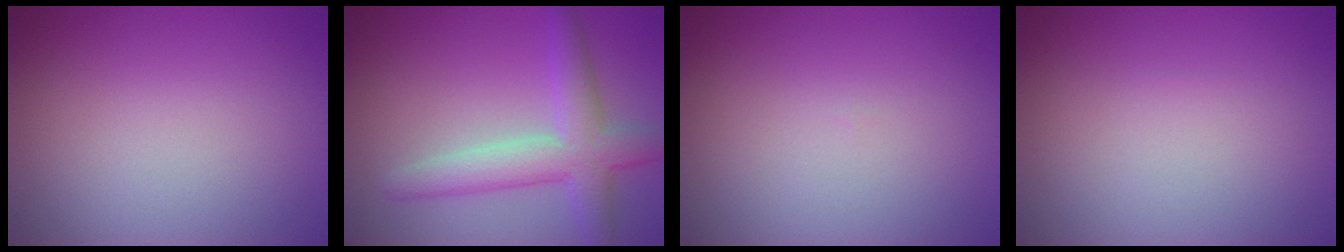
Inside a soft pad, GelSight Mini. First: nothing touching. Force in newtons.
{"total": 4.9, "press": 4.9, "slide": 0.2}
{"total": 0.0}
{"total": 0.0}